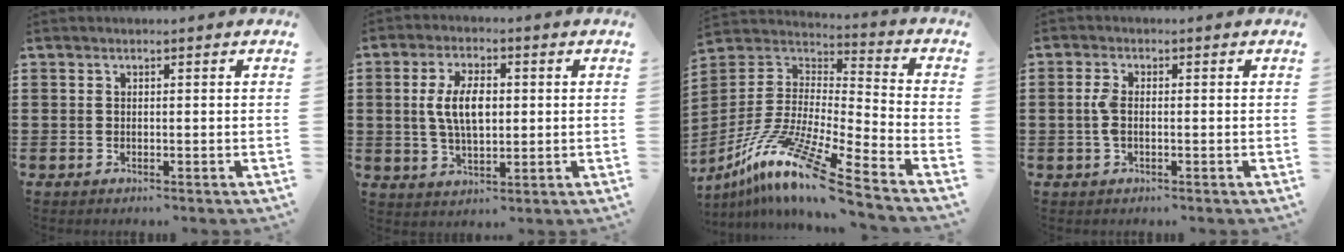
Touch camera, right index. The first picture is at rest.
{"total": 7.2, "force": [0.6, 3.3, 6.3], "torque": [-0.123, 0.006, 0.005]}
{"total": 13.4, "force": [-10.1, 0.1, 8.9], "torque": [-0.177, 0.002, -0.197]}
{"total": 2.9, "force": [-0.2, 1.2, 2.6], "torque": [-0.074, -0.006, -0.011]}